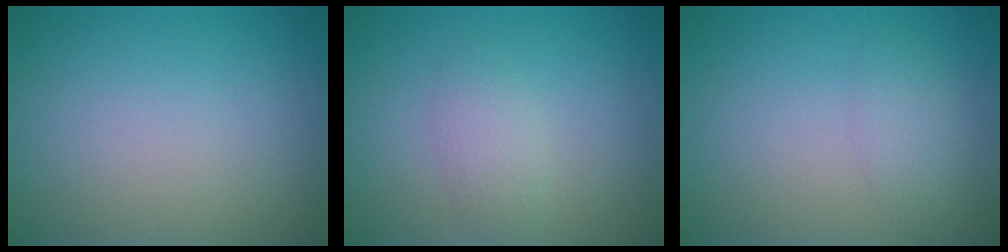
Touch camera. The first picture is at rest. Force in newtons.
{"total": 1.8, "press": 1.8, "slide": 0.1}
{"total": 1.8, "press": 1.8, "slide": 0.0}